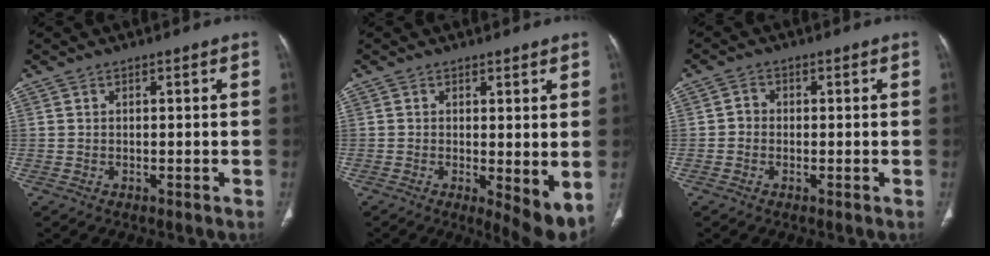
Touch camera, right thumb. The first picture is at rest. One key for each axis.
{"total": 6.4, "fx": -0.5, "fy": 2.2, "fz": 6.1, "tx": -0.087, "ty": -0.020, "tz": -0.005}
{"total": 1.9, "fx": -0.4, "fy": 1.7, "fz": 0.8, "tx": -0.002, "ty": 0.007, "tz": -0.013}